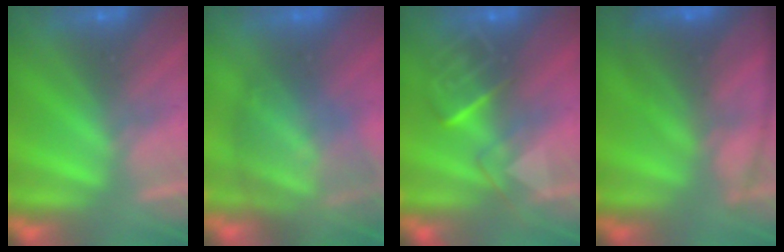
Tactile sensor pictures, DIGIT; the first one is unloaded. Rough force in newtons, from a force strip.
{"total": 10.6}
{"total": 9.2}
{"total": 5.7}